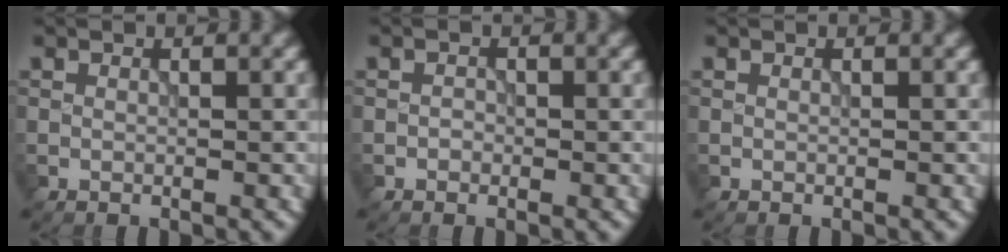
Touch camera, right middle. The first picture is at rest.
{"total": 0.6, "force": [-0.3, 0.5, 0.2], "torque": [0.000, -0.002, -0.006]}
{"total": 0.0}